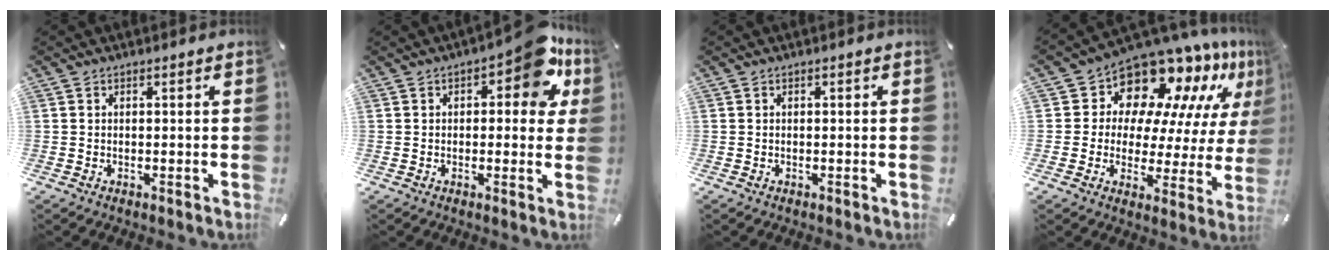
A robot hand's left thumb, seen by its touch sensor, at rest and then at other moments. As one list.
[{"total": 12.2, "force": [5.1, 5.8, 9.5], "torque": [-0.105, -0.028, 0.081]}, {"total": 0.0}, {"total": 12.7, "force": [10.9, 6.0, 2.3], "torque": [-0.044, -0.126, 0.182]}]